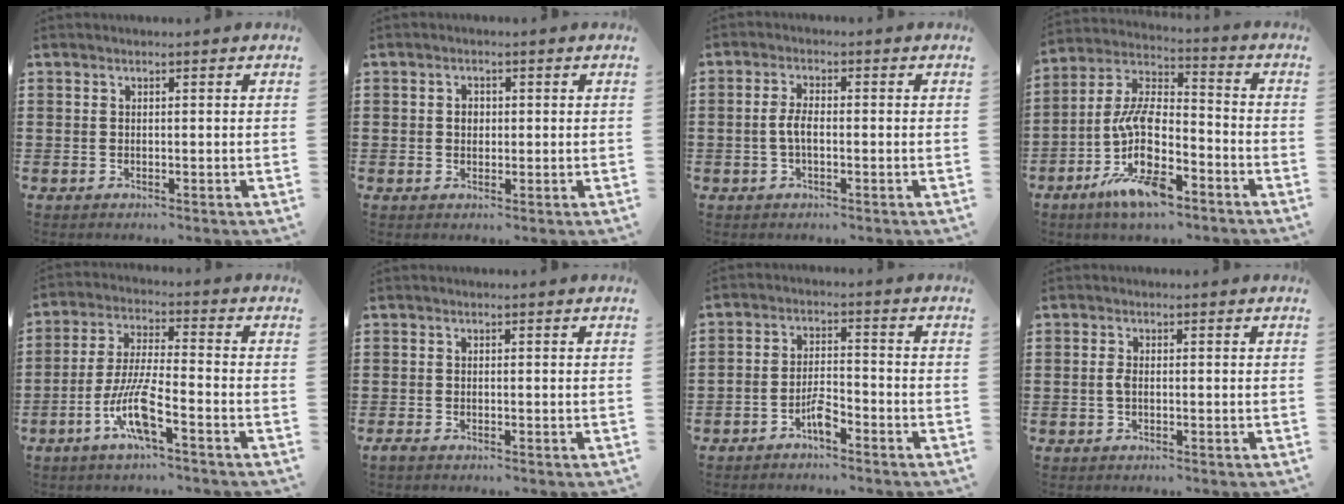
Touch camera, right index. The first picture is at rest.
{"total": 1.6, "force": [0.2, 1.3, 0.9], "torque": [-0.019, 0.009, 0.003]}
{"total": 3.0, "force": [-0.5, 1.2, 2.7], "torque": [-0.065, 0.000, -0.014]}
{"total": 12.2, "force": [-6.1, 5.1, 9.3], "torque": [-0.208, -0.002, -0.122]}
{"total": 9.1, "force": [-4.6, 1.5, 7.7], "torque": [-0.169, -0.011, -0.090]}
{"total": 0.6, "force": [-0.6, 0.1, 0.2], "torque": [-0.006, -0.003, -0.010]}
{"total": 3.8, "force": [-2.8, 1.3, 2.3], "torque": [-0.046, 0.008, -0.054]}
{"total": 1.4, "force": [-0.3, 0.6, 1.3], "torque": [-0.032, -0.002, -0.008]}